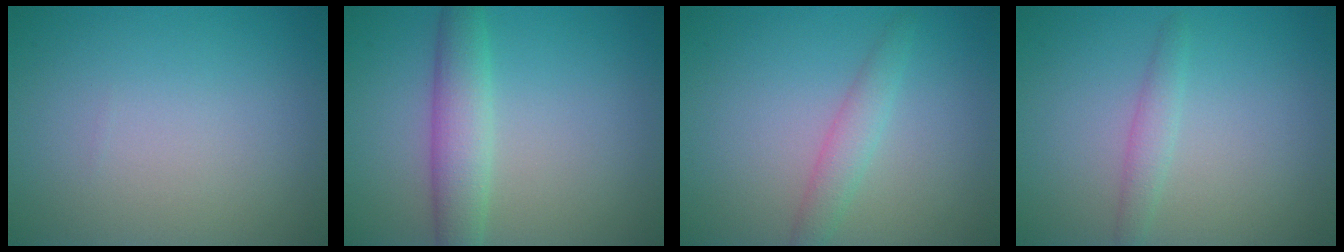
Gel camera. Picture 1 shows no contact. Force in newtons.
{"total": 3.9, "press": 3.9, "slide": 0.1}
{"total": 2.0, "press": 2.0, "slide": 0.0}
{"total": 1.5, "press": 1.5, "slide": 0.0}